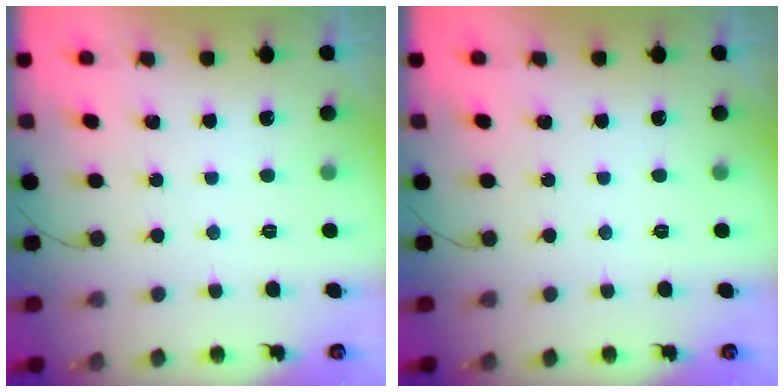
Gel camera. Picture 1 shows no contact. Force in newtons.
{"total": 0.0}